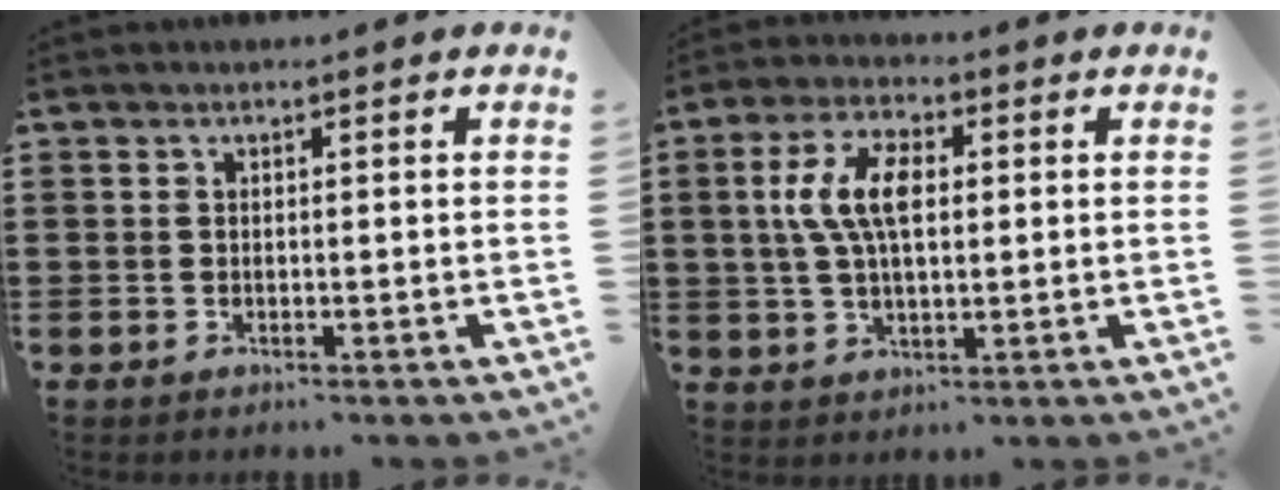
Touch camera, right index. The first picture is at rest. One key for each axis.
{"total": 7.8, "fx": 1.2, "fy": 3.7, "fz": 6.8, "tx": -0.148, "ty": 0.012, "tz": 0.017}